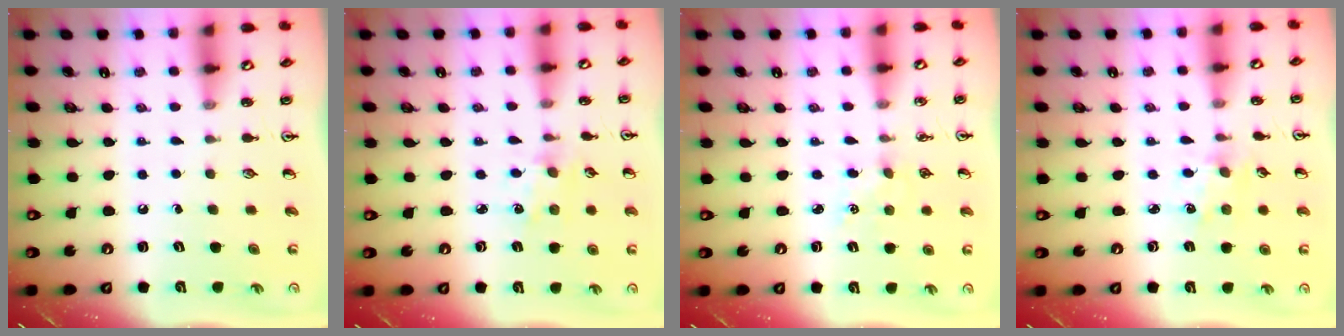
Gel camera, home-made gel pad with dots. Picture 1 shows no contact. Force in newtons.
{"total": 1.2, "press": 1.2, "slide": 0.2}
{"total": 3.9, "press": 3.8, "slide": 0.6}
{"total": 1.4, "press": 1.3, "slide": 0.2}